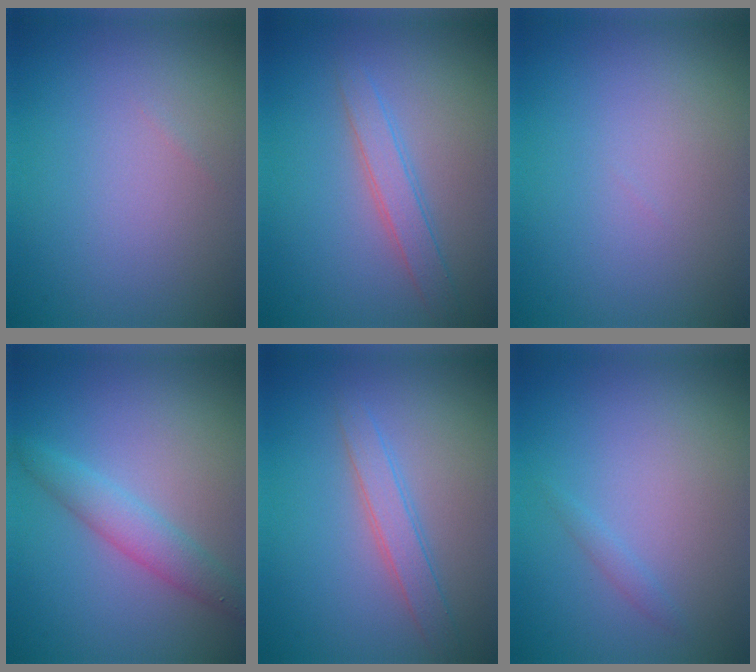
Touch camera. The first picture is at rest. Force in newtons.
{"total": 2.3, "press": 2.3, "slide": 0.1}
{"total": 0.0}
{"total": 2.9, "press": 2.9, "slide": 0.0}
{"total": 2.3, "press": 2.3, "slide": 0.1}
{"total": 0.7, "press": 0.7, "slide": 0.0}